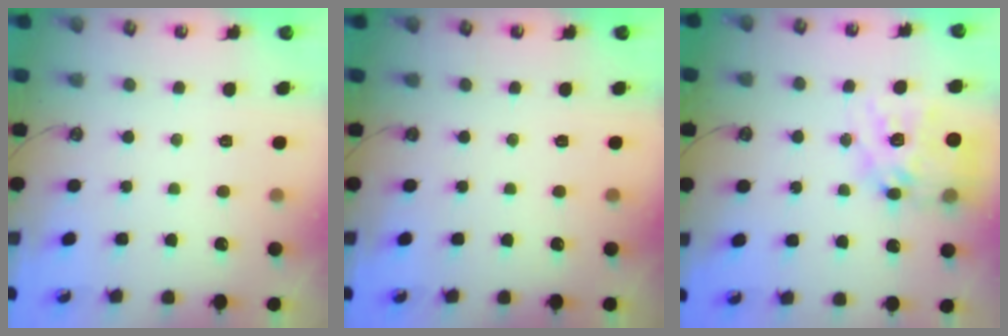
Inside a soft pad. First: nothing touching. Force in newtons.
{"total": 0.0}
{"total": 18.0, "press": 18.0, "slide": 1.5}